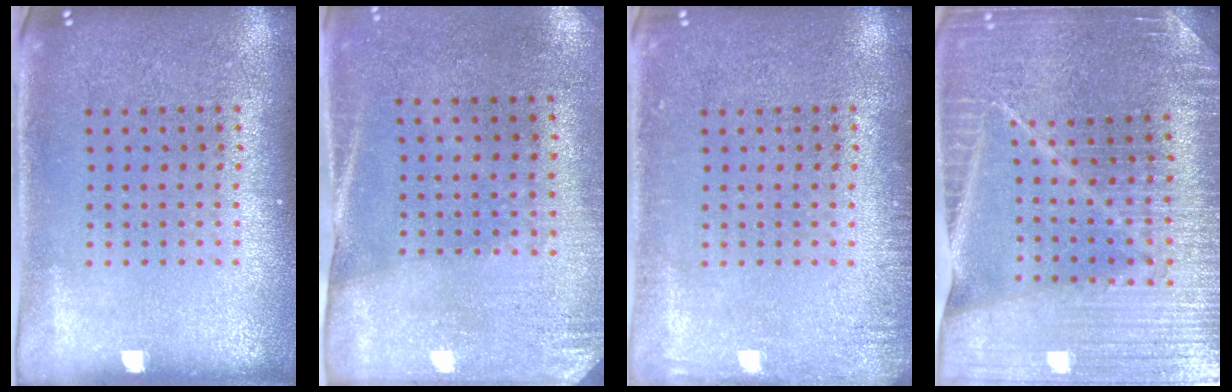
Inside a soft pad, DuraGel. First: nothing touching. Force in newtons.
{"total": 2.7, "press": 2.4, "slide": 1.3}
{"total": 1.5, "press": 1.4, "slide": 0.2}
{"total": 3.9, "press": 3.8, "slide": 0.9}